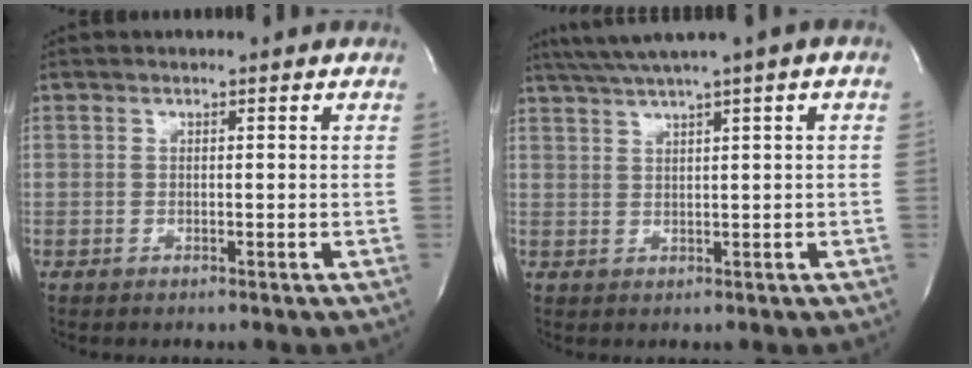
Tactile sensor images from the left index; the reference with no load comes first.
{"total": 6.1, "force": [3.9, -0.9, 4.6], "torque": [-0.083, 0.024, 0.070]}